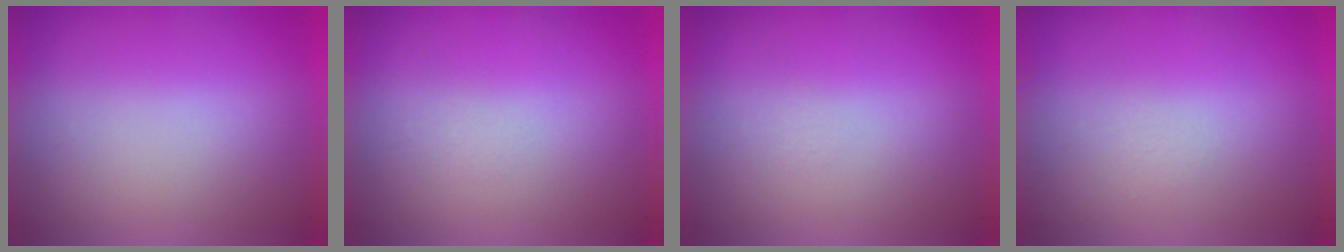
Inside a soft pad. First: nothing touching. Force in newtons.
{"total": 1.1}
{"total": 1.0}
{"total": 1.3}